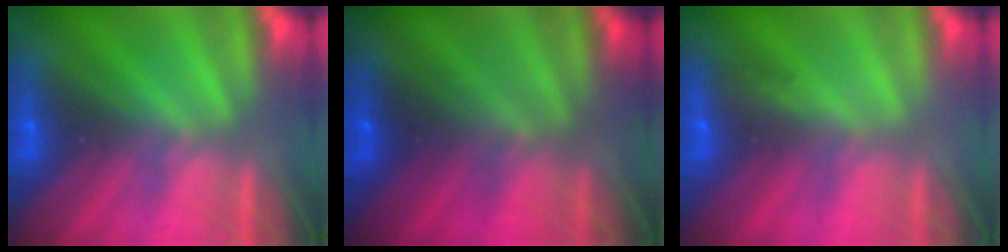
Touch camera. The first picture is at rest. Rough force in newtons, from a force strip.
{"total": 1.9}
{"total": 2.8}